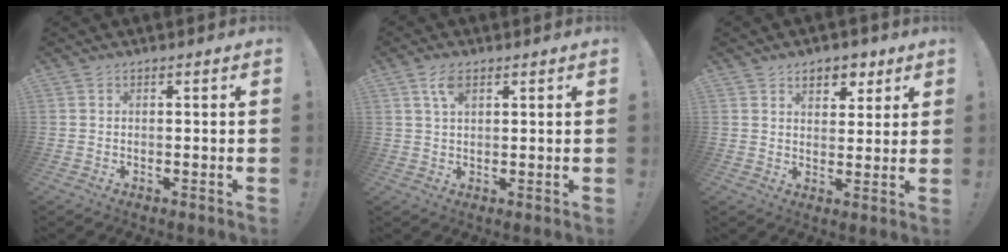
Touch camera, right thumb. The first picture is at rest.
{"total": 4.7, "force": [2.3, 2.2, 3.5], "torque": [-0.062, -0.002, 0.040]}
{"total": 7.0, "force": [3.9, 4.8, 3.3], "torque": [-0.029, -0.016, 0.068]}